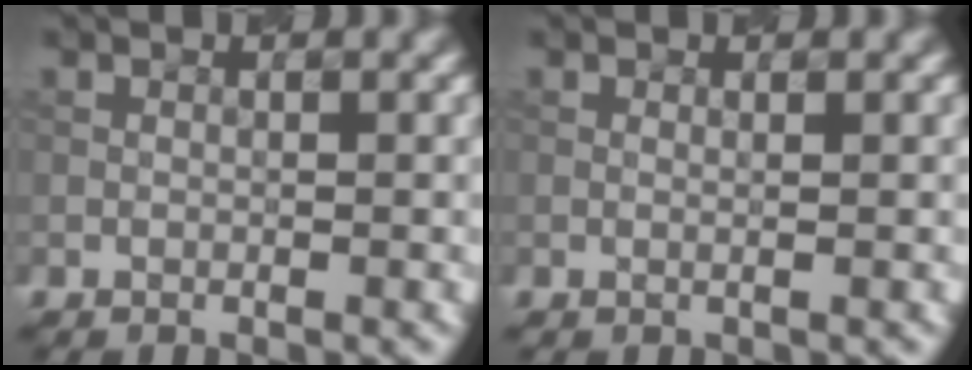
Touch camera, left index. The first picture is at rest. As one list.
[{"total": 0.9, "force": [0.3, 0.4, 0.8], "torque": [-0.013, -0.007, -0.004]}]